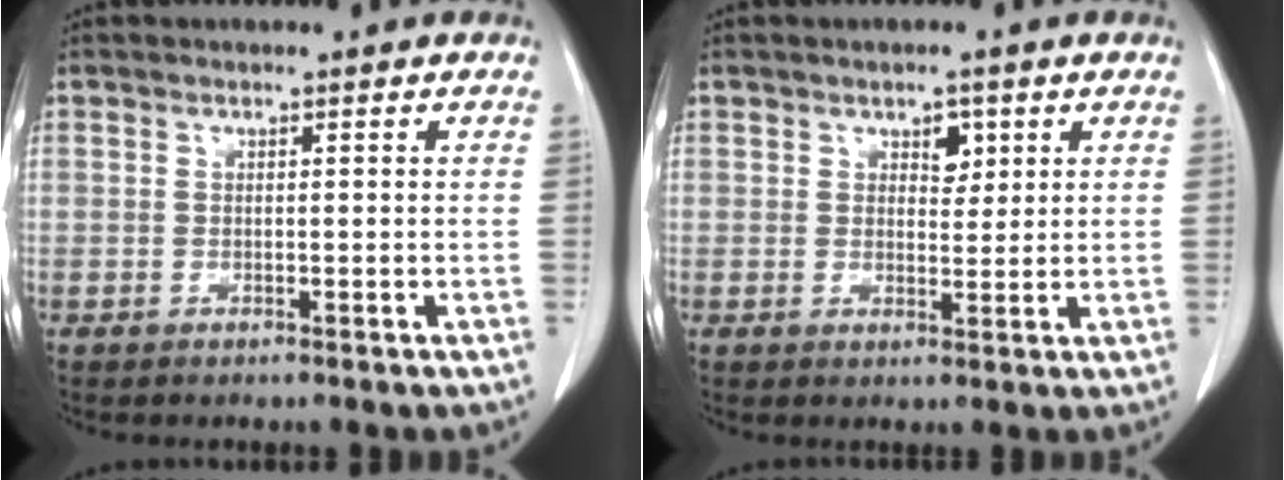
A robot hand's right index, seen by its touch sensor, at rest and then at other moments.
{"total": 2.7, "force": [1.3, 1.7, 1.7], "torque": [-0.019, 0.000, 0.020]}